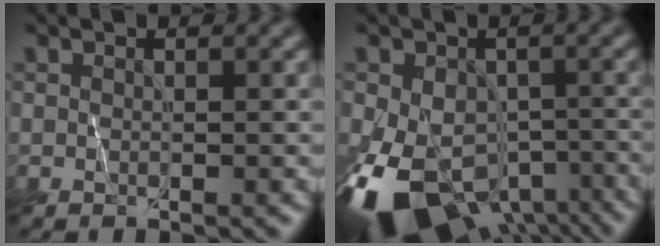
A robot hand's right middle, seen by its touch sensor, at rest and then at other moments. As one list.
[{"total": 13.8, "force": [-7.0, 8.5, 8.4], "torque": [-0.160, -0.039, -0.098]}]